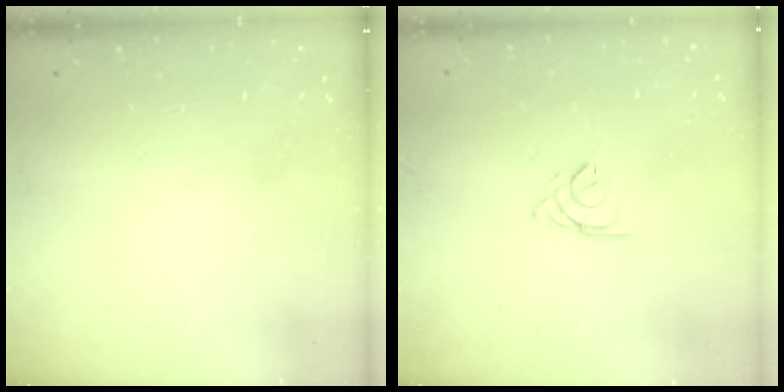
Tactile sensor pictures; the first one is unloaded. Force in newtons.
{"total": 3.8, "press": 3.8, "slide": 0.6}